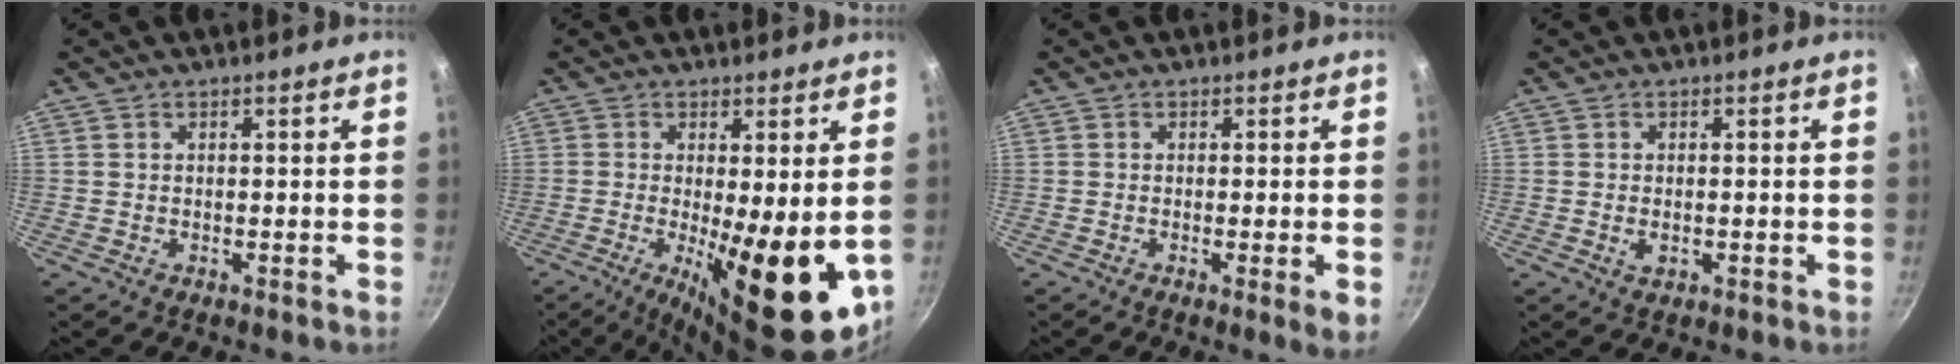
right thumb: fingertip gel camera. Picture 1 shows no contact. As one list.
[{"total": 16.5, "force": [-2.2, 5.2, 15.4], "torque": [-0.209, -0.023, -0.019]}, {"total": 3.4, "force": [-0.7, 0.3, 3.3], "torque": [-0.053, -0.012, -0.013]}, {"total": 2.1, "force": [-0.4, 1.3, 1.5], "torque": [-0.025, -0.002, -0.006]}]